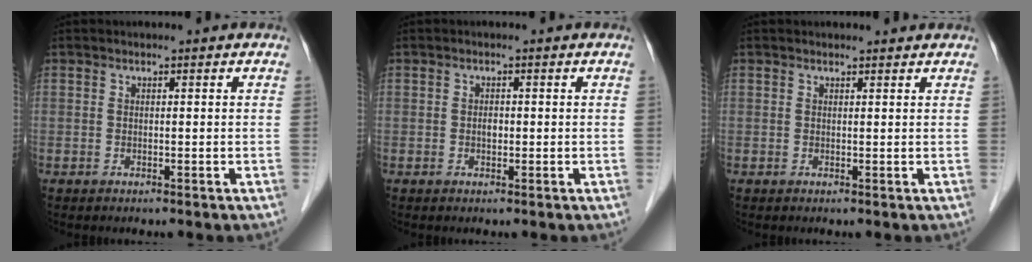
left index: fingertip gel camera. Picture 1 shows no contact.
{"total": 1.0, "force": [-0.2, 0.6, 0.7], "torque": [-0.013, 0.000, -0.004]}
{"total": 1.9, "force": [1.9, 0.4, 0.3], "torque": [-0.012, 0.005, 0.022]}